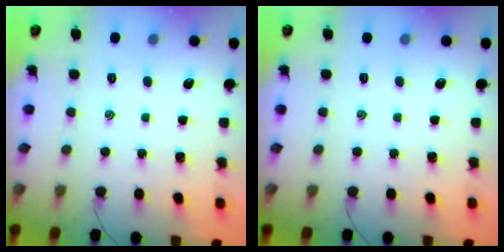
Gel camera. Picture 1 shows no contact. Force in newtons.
{"total": 0.0}